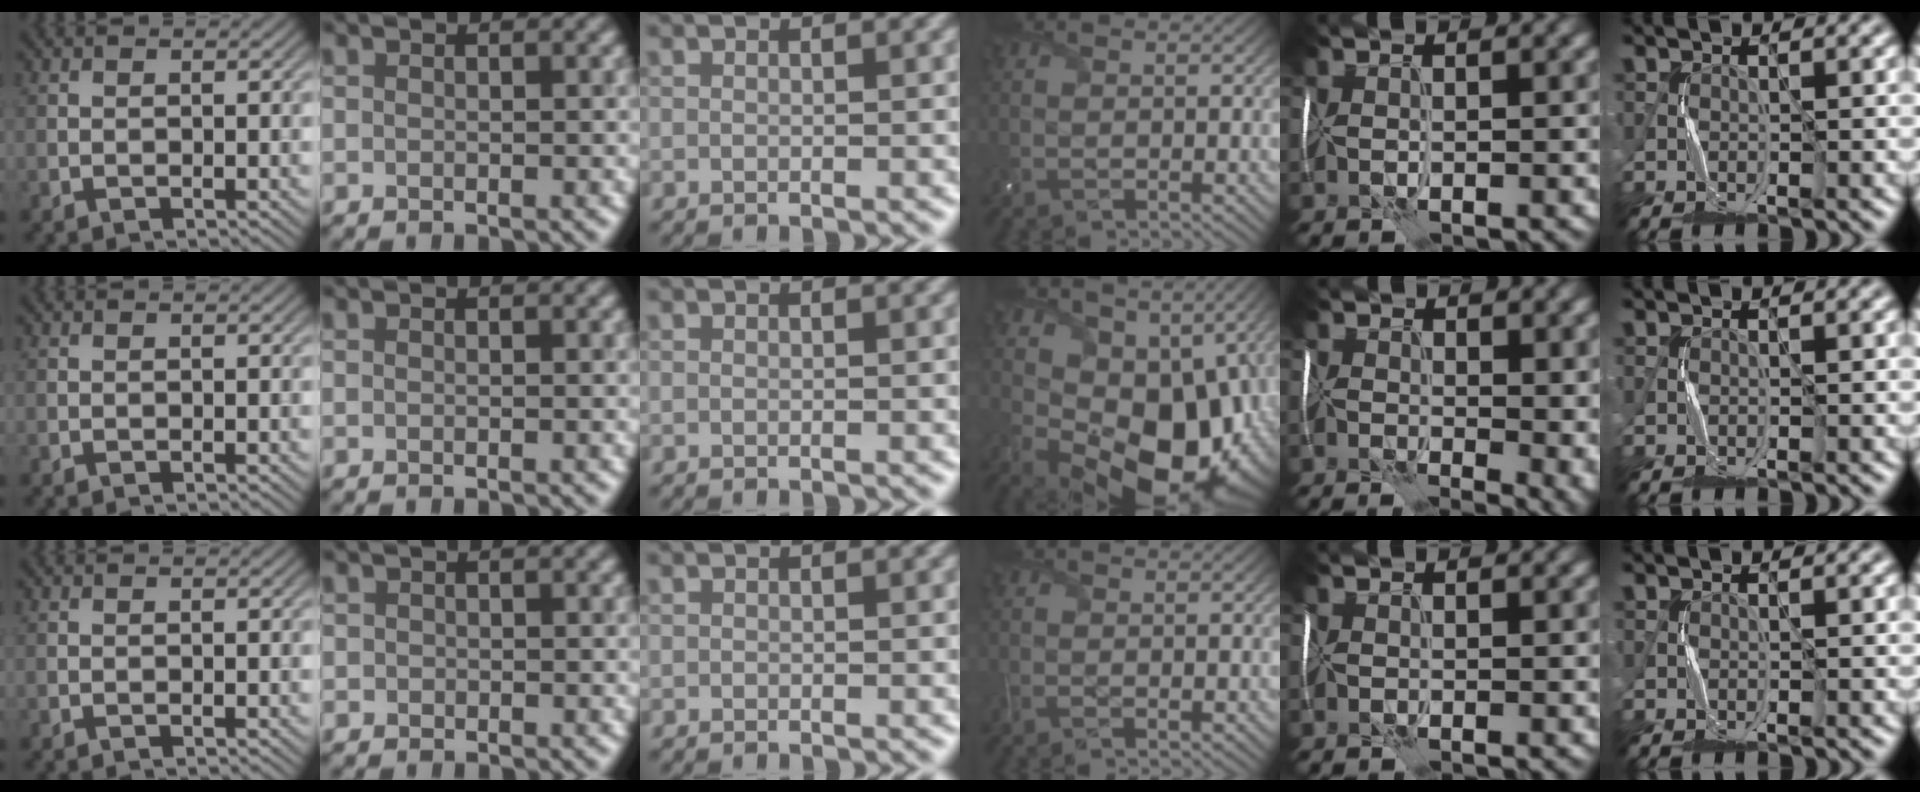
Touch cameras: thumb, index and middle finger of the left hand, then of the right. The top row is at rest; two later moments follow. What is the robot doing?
{"motion": "wrap", "object": "receipt paper"}